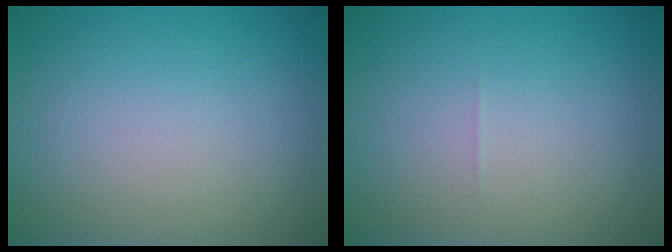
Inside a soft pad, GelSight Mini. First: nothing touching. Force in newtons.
{"total": 0.0}